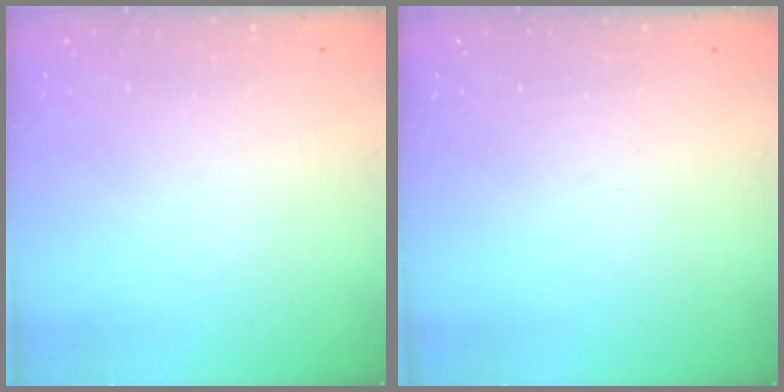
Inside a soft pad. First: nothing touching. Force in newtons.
{"total": 0.0}